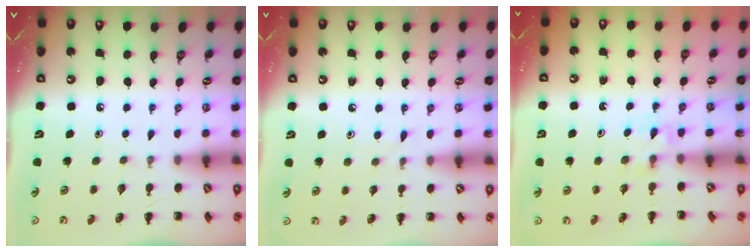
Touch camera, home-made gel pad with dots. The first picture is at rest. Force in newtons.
{"total": 3.7, "press": 3.4, "slide": 1.5}
{"total": 3.8, "press": 3.6, "slide": 1.3}